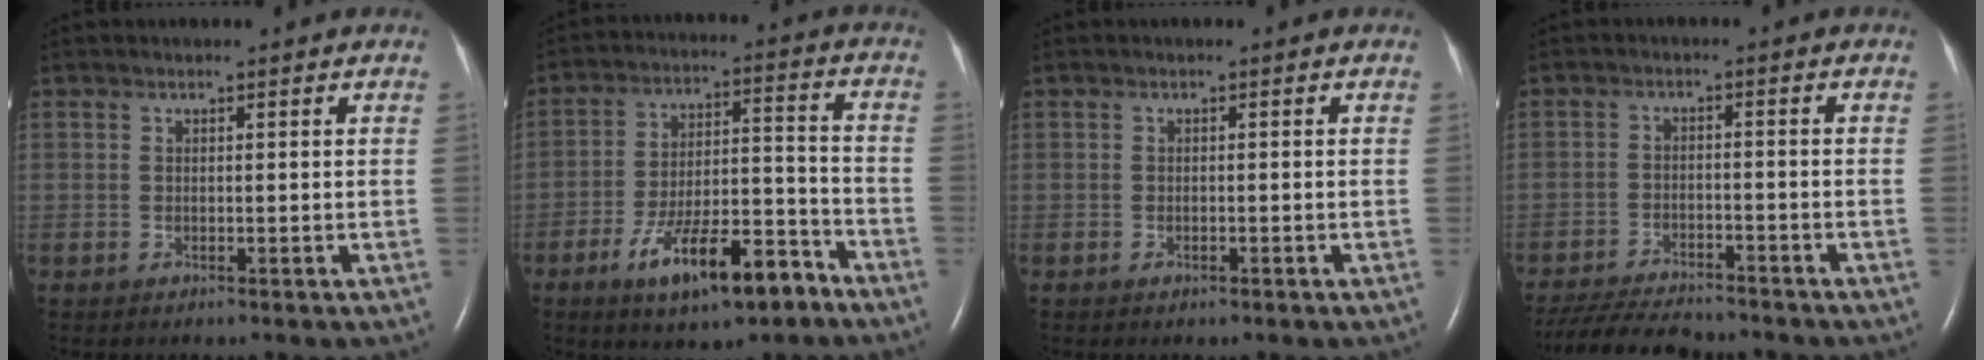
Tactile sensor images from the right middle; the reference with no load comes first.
{"total": 13.4, "force": [-8.3, 3.8, 9.9], "torque": [-0.165, 0.010, -0.132]}
{"total": 0.7, "force": [-0.5, 0.3, 0.5], "torque": [-0.011, 0.000, -0.005]}
{"total": 10.6, "force": [-9.7, 1.7, 4.0], "torque": [-0.067, -0.015, -0.153]}